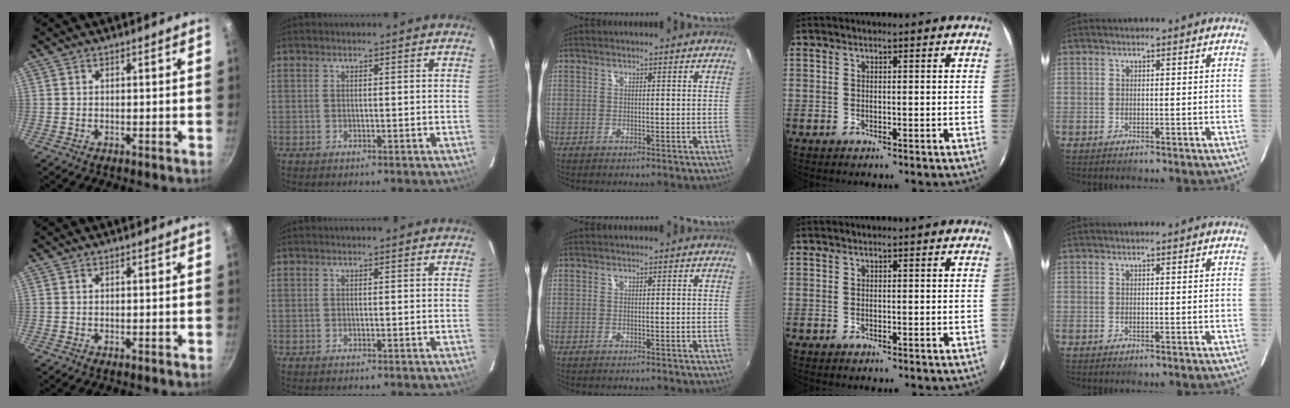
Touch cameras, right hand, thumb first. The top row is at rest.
{}